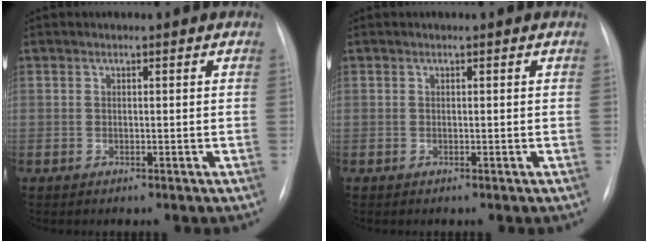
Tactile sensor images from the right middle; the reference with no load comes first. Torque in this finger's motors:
{"motor_torque": [-0.02, -0.01, 0.00, 0.00]}